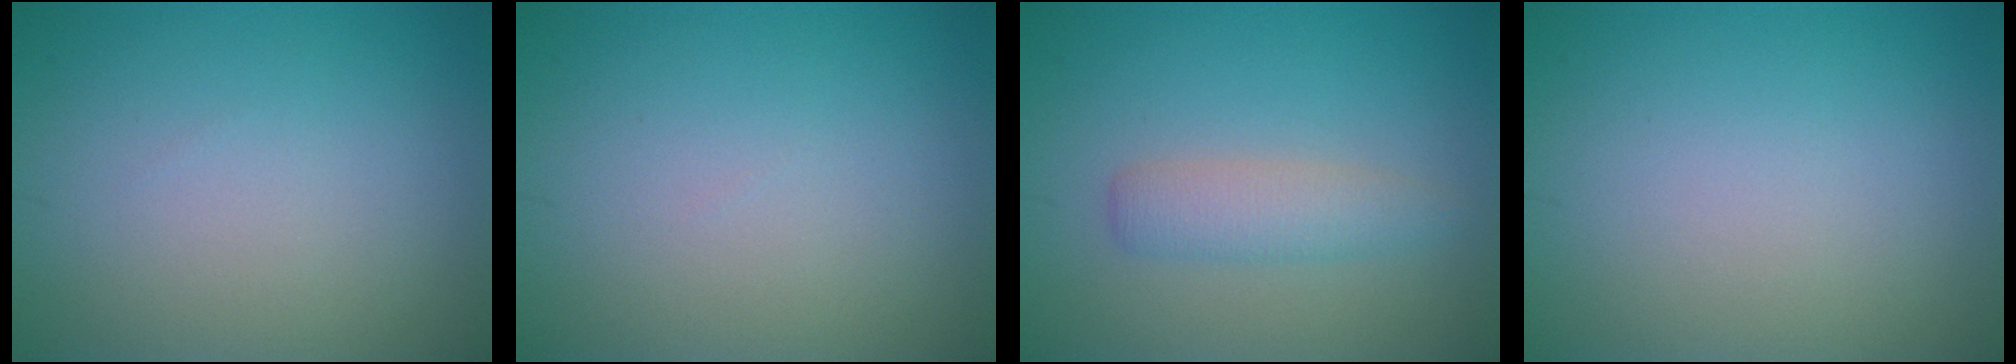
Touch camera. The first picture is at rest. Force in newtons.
{"total": 0.0}
{"total": 2.5, "press": 2.5, "slide": 0.0}
{"total": 0.0}